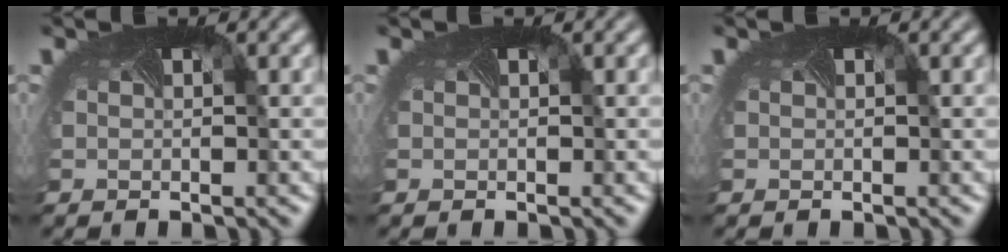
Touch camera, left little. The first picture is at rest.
{"total": 0.0}
{"total": 0.0}